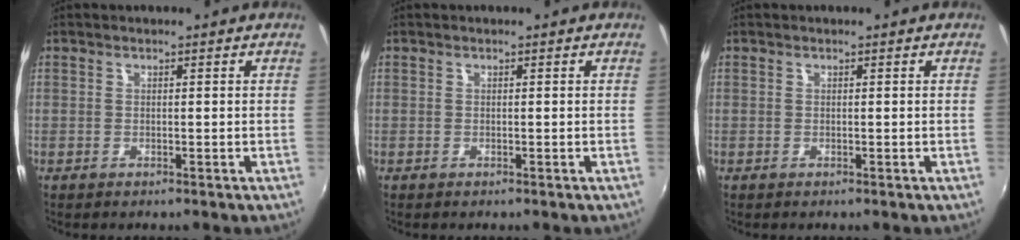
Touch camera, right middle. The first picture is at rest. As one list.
[{"total": 0.0}, {"total": 0.0}]